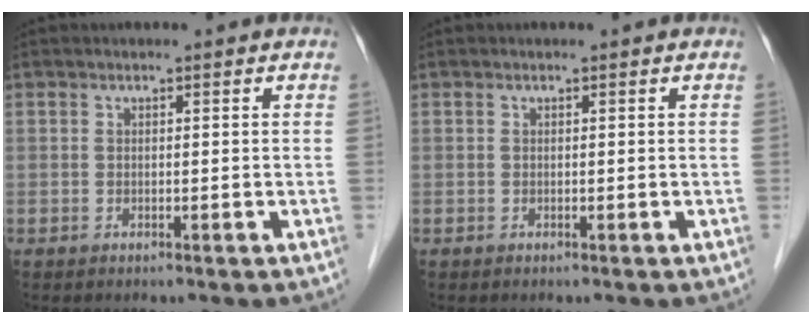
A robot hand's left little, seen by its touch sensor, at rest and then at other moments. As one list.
[{"total": 0.0}]